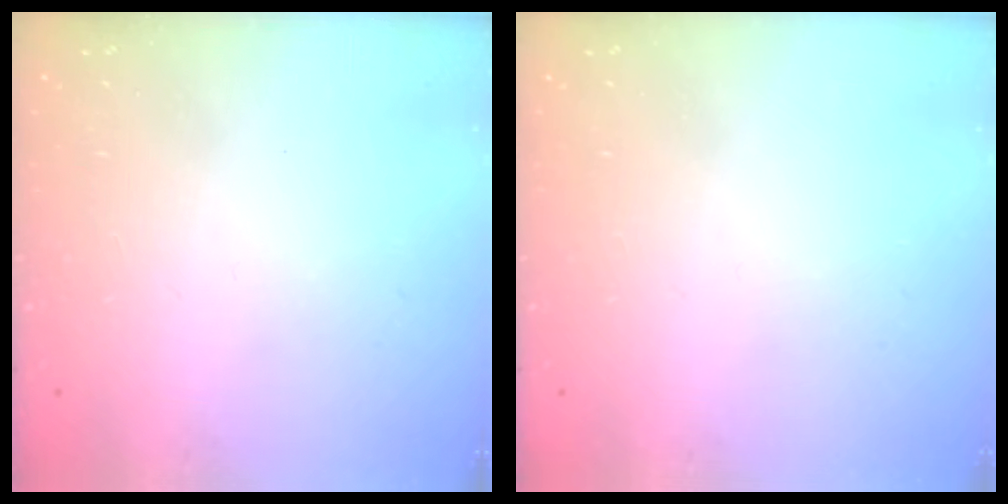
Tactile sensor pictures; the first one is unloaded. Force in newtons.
{"total": 0.0}